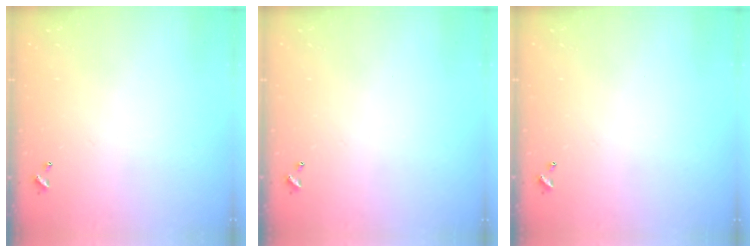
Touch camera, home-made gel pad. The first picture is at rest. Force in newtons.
{"total": 0.0}
{"total": 0.0}